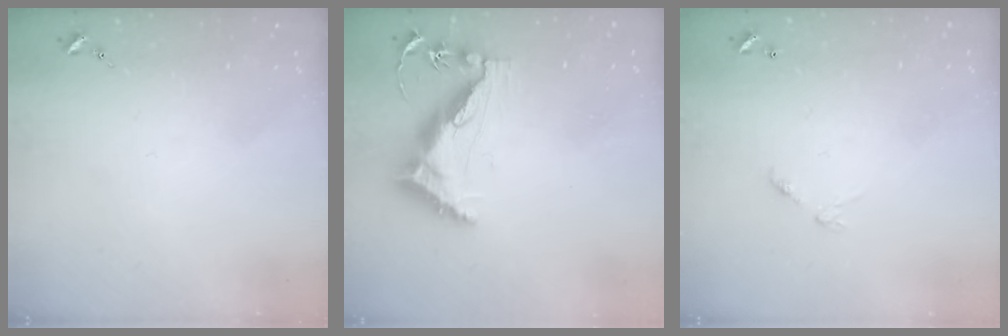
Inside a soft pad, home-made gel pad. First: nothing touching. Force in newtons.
{"total": 12.8, "press": 12.8, "slide": 0.8}
{"total": 5.8, "press": 5.8, "slide": 0.4}